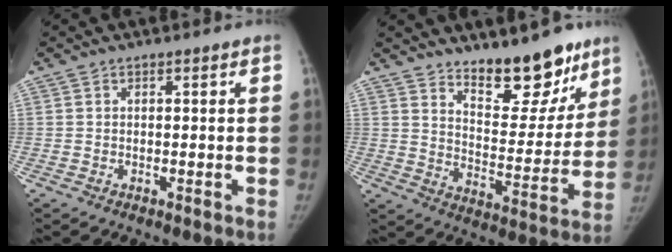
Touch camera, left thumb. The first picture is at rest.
{"total": 16.0, "force": [11.8, 6.4, 8.8], "torque": [-0.062, -0.095, 0.180]}